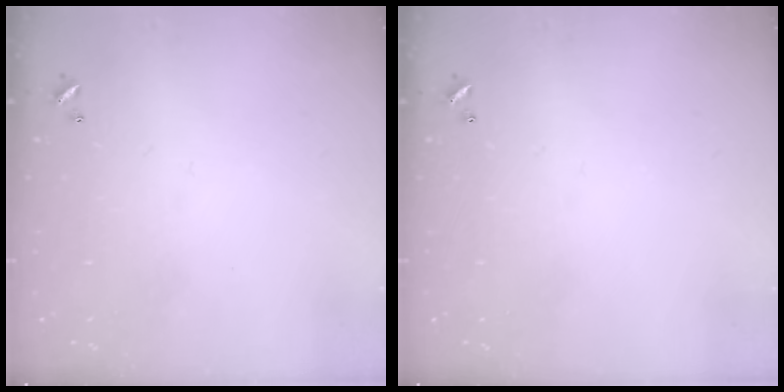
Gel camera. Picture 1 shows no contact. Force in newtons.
{"total": 0.0}